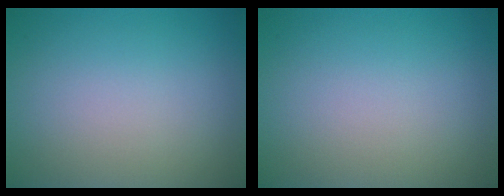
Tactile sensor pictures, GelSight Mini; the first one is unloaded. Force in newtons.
{"total": 0.0}